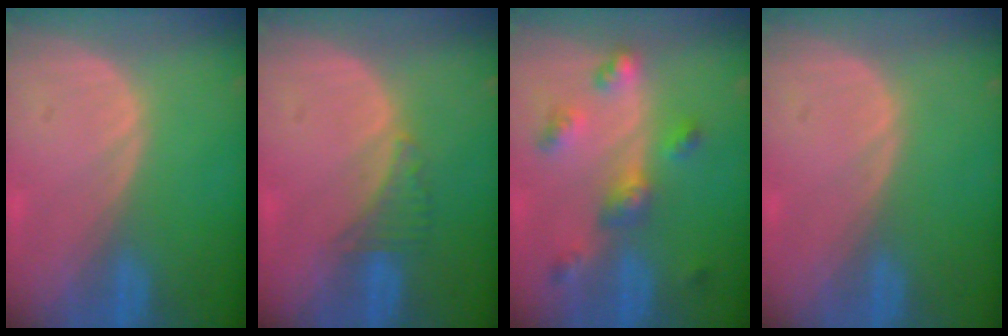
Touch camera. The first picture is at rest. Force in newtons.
{"total": 2.7, "press": 2.6, "slide": 0.7}
{"total": 6.6, "press": 5.8, "slide": 3.1}
{"total": 0.0}